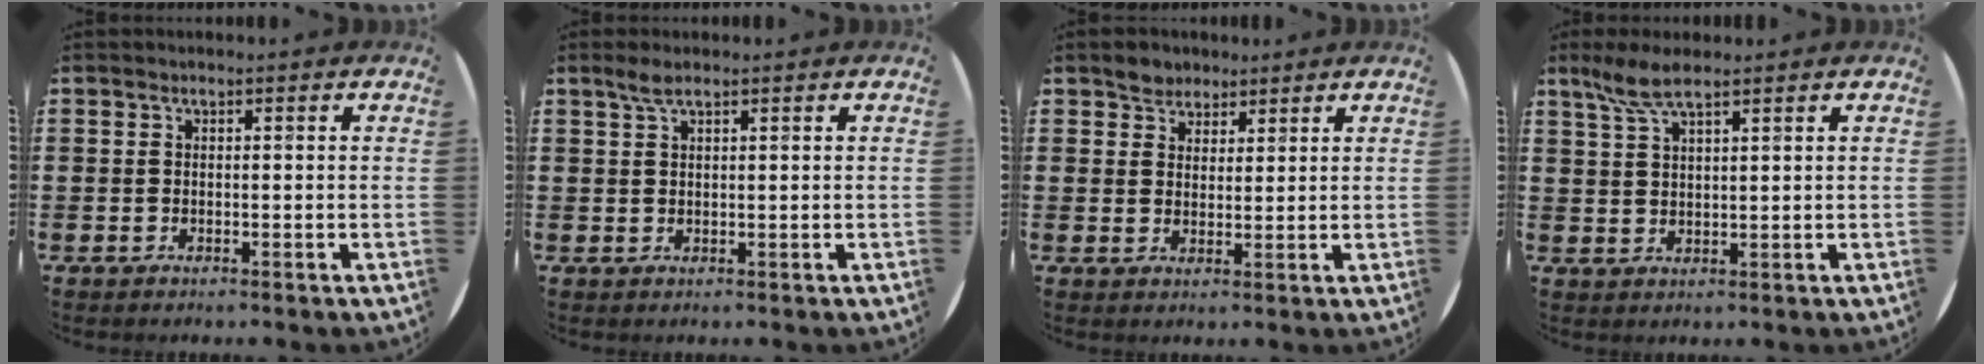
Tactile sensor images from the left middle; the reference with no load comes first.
{"total": 1.9, "force": [1.4, 0.3, 1.2], "torque": [-0.025, 0.004, 0.024]}
{"total": 2.9, "force": [2.4, 1.6, -0.3], "torque": [0.007, 0.003, 0.047]}
{"total": 4.7, "force": [3.5, 1.0, 3.0], "torque": [-0.067, 0.002, 0.063]}